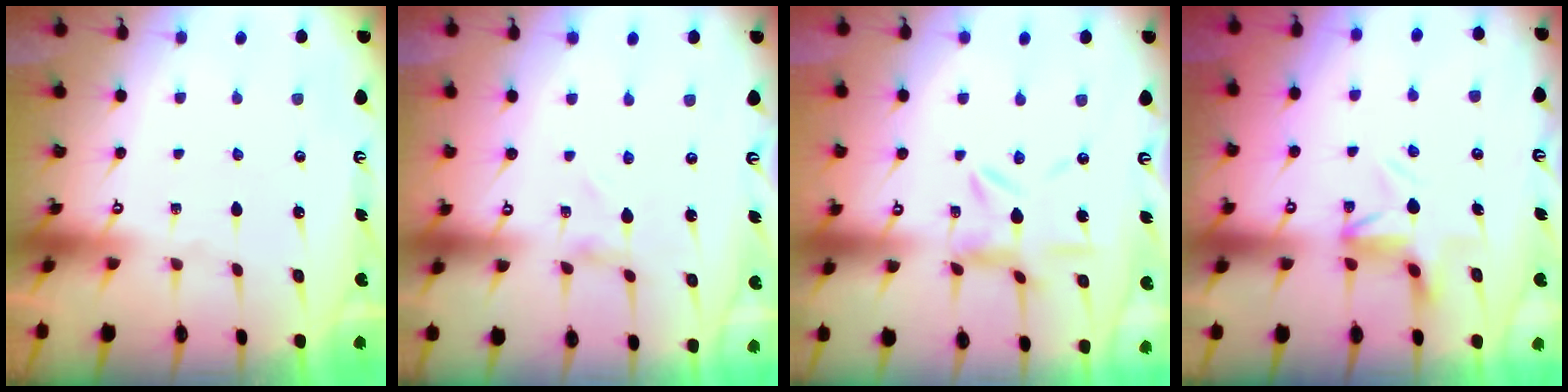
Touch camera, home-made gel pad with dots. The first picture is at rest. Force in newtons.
{"total": 1.0, "press": 1.0, "slide": 0.0}
{"total": 8.1, "press": 8.1, "slide": 0.8}
{"total": 5.0, "press": 5.0, "slide": 0.2}